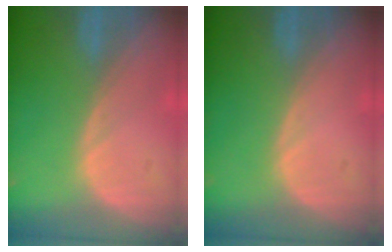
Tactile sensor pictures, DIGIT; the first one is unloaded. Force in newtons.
{"total": 0.0}